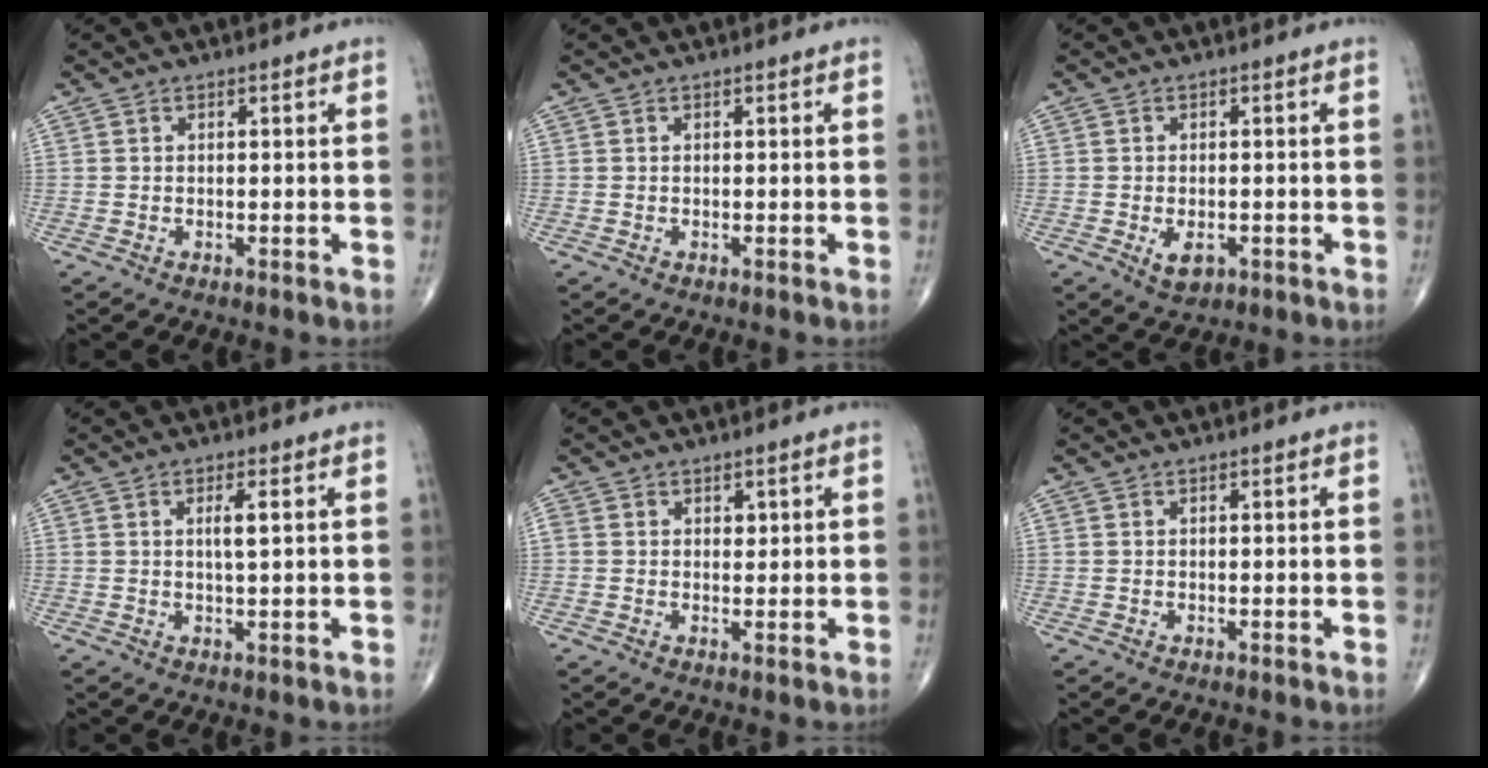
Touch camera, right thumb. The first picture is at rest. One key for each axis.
{"total": 0.0}
{"total": 3.5, "fx": -1.2, "fy": 2.0, "fz": 2.5, "tx": -0.034, "ty": -0.002, "tz": -0.011}
{"total": 2.8, "fx": 0.7, "fy": 0.3, "fz": 2.7, "tx": -0.053, "ty": -0.005, "tz": 0.011}
{"total": 1.7, "fx": 0.6, "fy": 1.3, "fz": 1.0, "tx": -0.004, "ty": -0.004, "tz": 0.009}
{"total": 0.0}